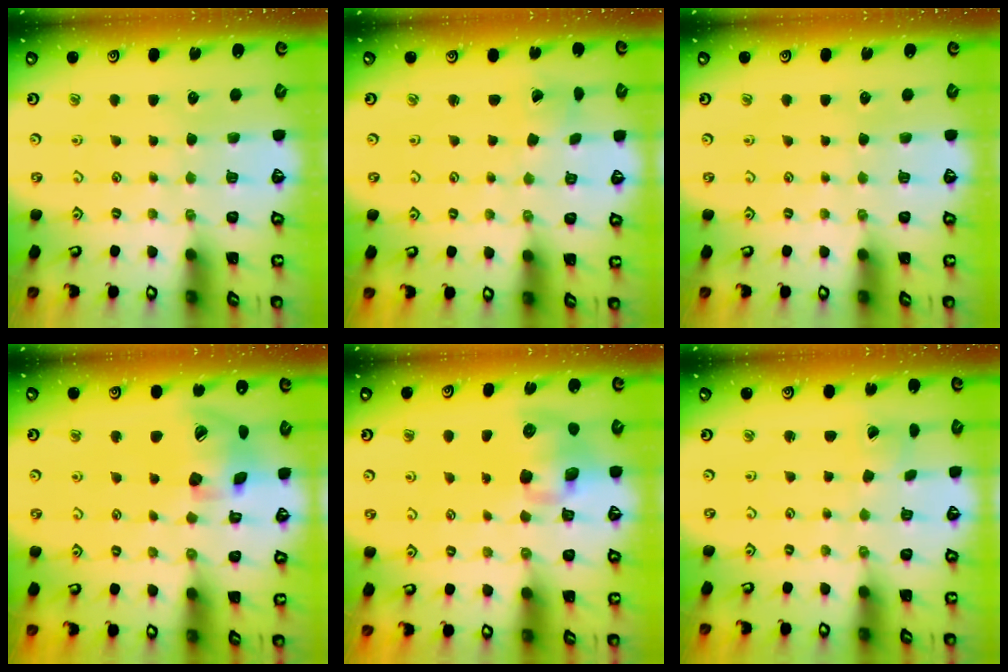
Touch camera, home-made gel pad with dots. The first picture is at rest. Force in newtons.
{"total": 2.1, "press": 2.1, "slide": 0.3}
{"total": 0.0}
{"total": 14.6, "press": 14.6, "slide": 0.6}
{"total": 9.4, "press": 9.3, "slide": 1.8}
{"total": 2.8, "press": 2.8, "slide": 0.2}